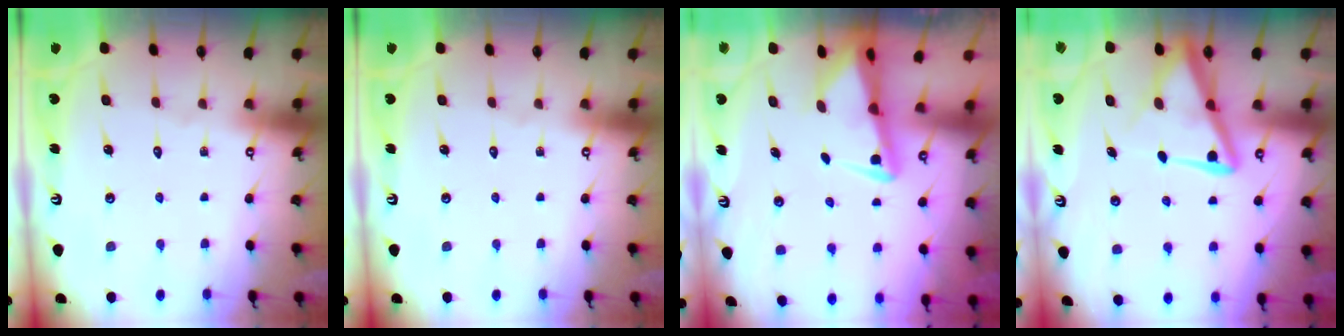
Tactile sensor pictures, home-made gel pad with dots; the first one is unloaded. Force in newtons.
{"total": 0.0}
{"total": 2.8, "press": 2.7, "slide": 0.6}
{"total": 8.4, "press": 8.3, "slide": 1.0}